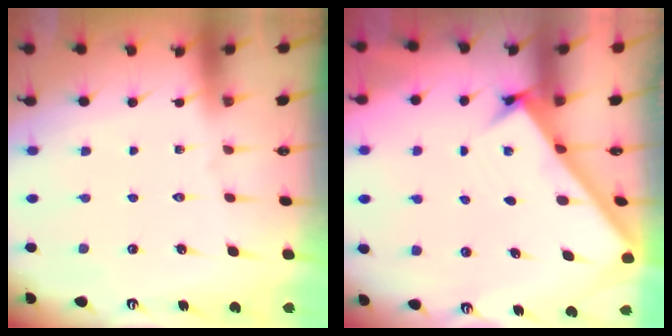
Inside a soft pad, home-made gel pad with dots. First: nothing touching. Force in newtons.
{"total": 3.0, "press": 3.0, "slide": 0.4}